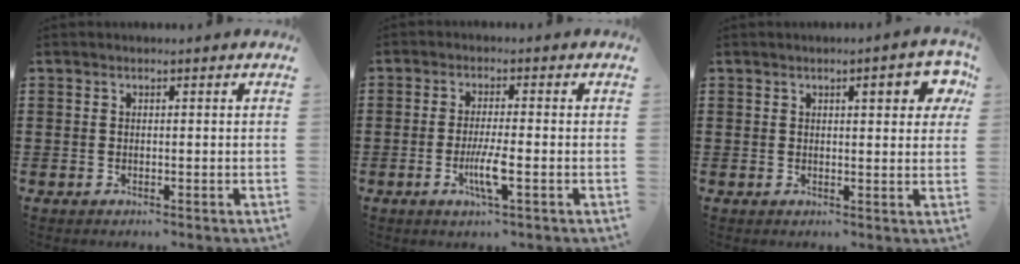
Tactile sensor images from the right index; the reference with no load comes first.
{"total": 4.9, "force": [-1.8, 0.6, 4.5], "torque": [-0.090, -0.011, -0.034]}
{"total": 4.9, "force": [2.0, 0.9, 4.4], "torque": [-0.054, -0.006, 0.025]}